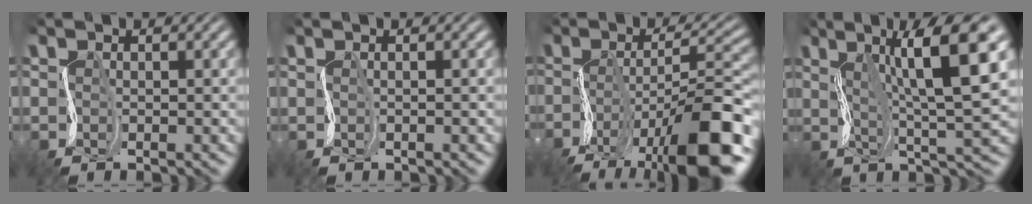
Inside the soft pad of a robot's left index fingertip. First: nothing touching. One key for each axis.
{"total": 0.9, "fx": 0.5, "fy": 0.4, "fz": 0.7, "tx": 0.003, "ty": 0.005, "tz": 0.003}
{"total": 11.8, "fx": -6.4, "fy": 4.1, "fz": 9.0, "tx": -0.141, "ty": 0.006, "tz": -0.110}
{"total": 10.3, "fx": 3.9, "fy": 1.9, "fz": 9.4, "tx": -0.139, "ty": 0.020, "tz": 0.063}